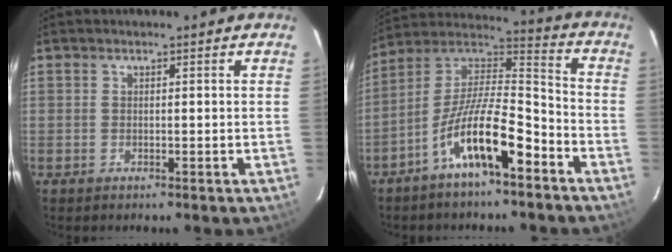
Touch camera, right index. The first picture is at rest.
{"total": 14.6, "force": [-8.3, 3.9, 11.4], "torque": [-0.208, 0.008, -0.151]}